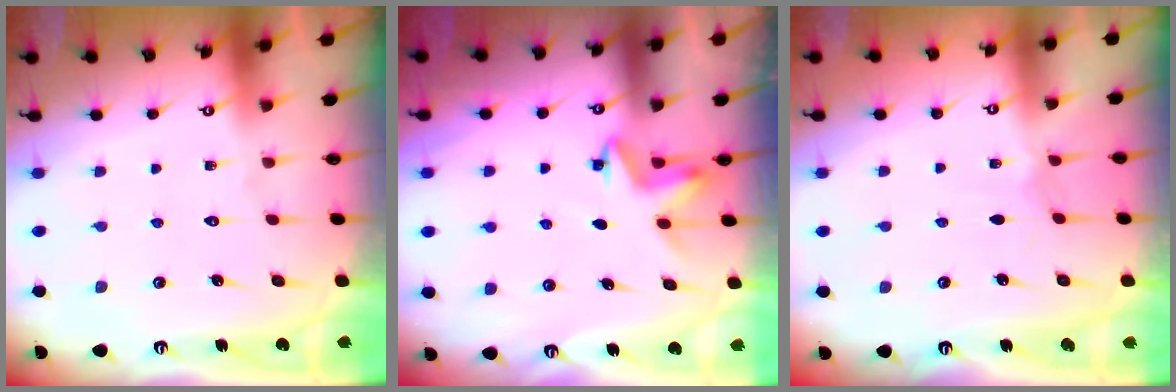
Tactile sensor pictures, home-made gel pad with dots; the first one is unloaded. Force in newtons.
{"total": 4.6, "press": 4.5, "slide": 0.4}
{"total": 0.7, "press": 0.6, "slide": 0.3}